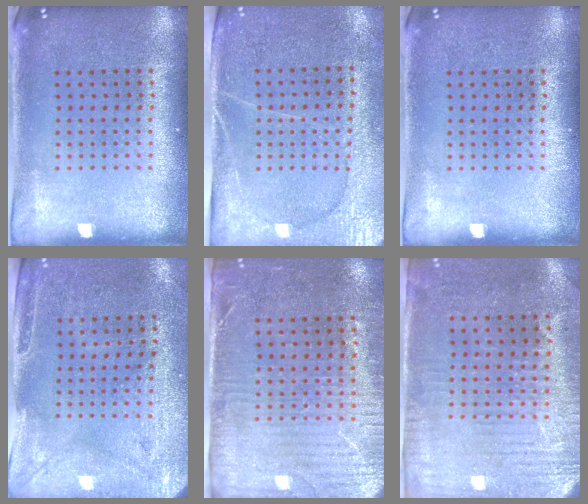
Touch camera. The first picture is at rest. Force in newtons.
{"total": 2.9, "press": 2.7, "slide": 1.2}
{"total": 0.0}
{"total": 3.0, "press": 2.4, "slide": 1.7}
{"total": 3.1, "press": 2.7, "slide": 1.6}
{"total": 3.0, "press": 2.5, "slide": 1.6}